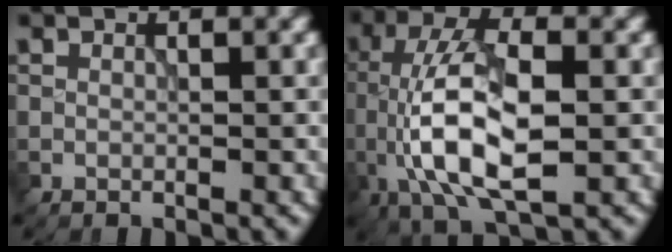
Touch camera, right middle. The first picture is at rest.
{"total": 9.7, "force": [-1.9, 4.0, 8.6], "torque": [-0.167, 0.012, -0.038]}